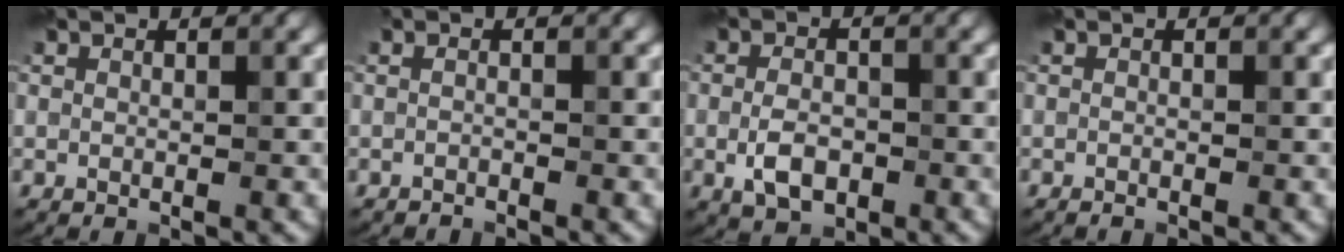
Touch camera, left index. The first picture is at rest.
{"total": 0.8, "force": [-0.6, 0.2, 0.5], "torque": [-0.011, -0.006, -0.014]}
{"total": 3.3, "force": [-0.9, 2.0, 2.5], "torque": [-0.049, -0.001, -0.020]}
{"total": 0.6, "force": [-0.3, 0.2, 0.4], "torque": [-0.006, -0.006, -0.008]}